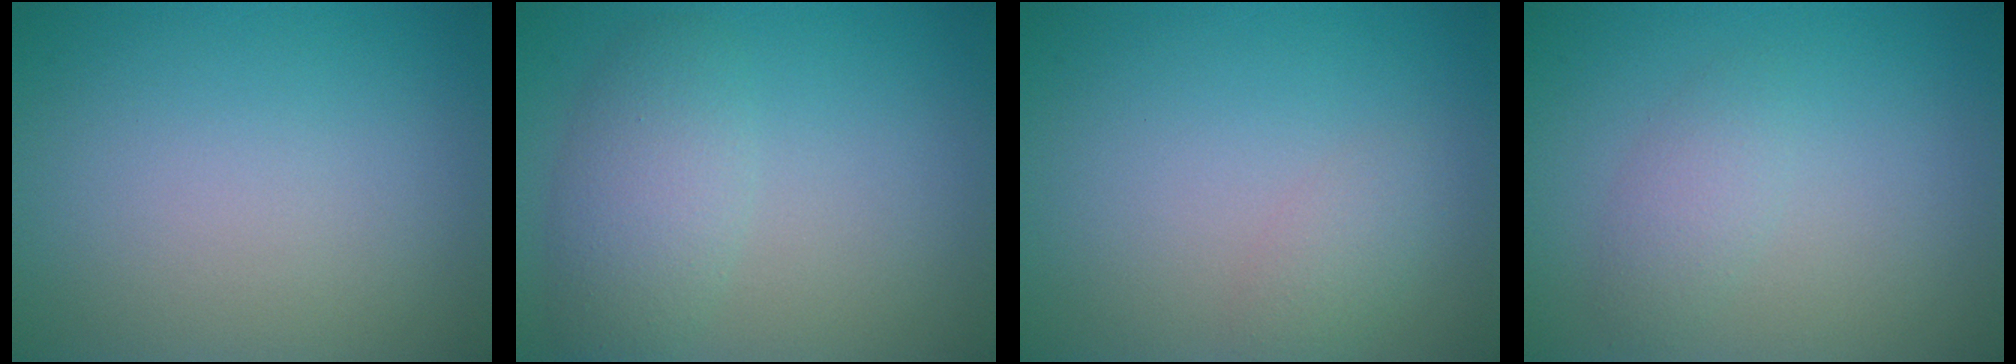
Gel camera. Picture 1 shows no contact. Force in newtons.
{"total": 3.5, "press": 3.5, "slide": 0.0}
{"total": 1.4, "press": 1.4, "slide": 0.1}
{"total": 1.7, "press": 1.7, "slide": 0.1}